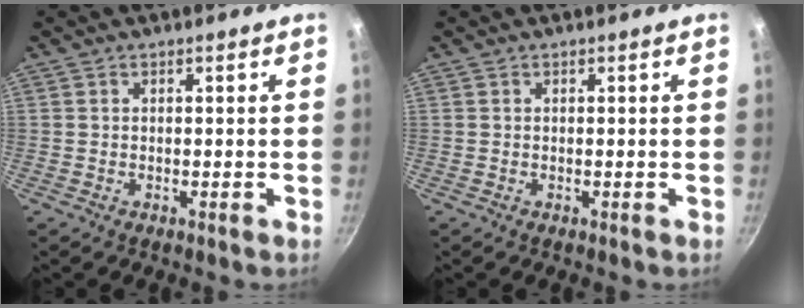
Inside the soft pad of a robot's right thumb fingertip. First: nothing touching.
{"total": 0.0}